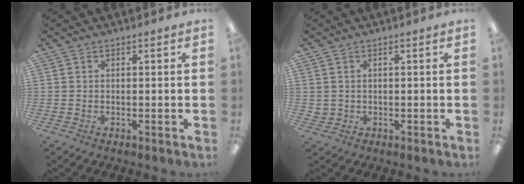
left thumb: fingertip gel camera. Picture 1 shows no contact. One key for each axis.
{"total": 1.4, "fx": 0.5, "fy": 1.3, "fz": 0.1, "tx": -0.005, "ty": 0.000, "tz": 0.008}